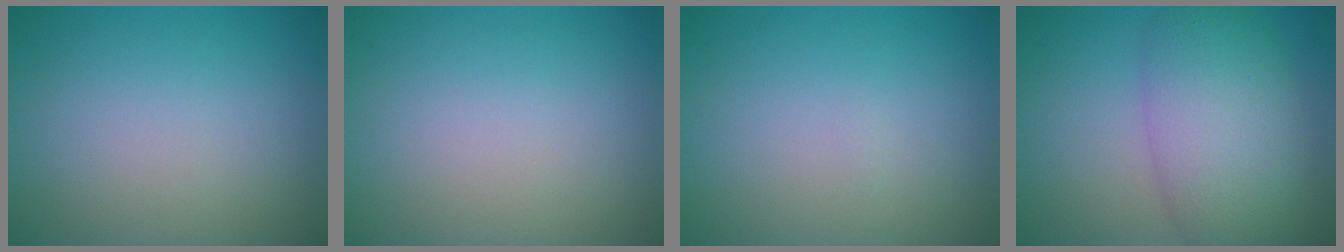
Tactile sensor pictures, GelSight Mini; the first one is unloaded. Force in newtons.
{"total": 0.0}
{"total": 0.0}
{"total": 7.7, "press": 7.7, "slide": 0.4}